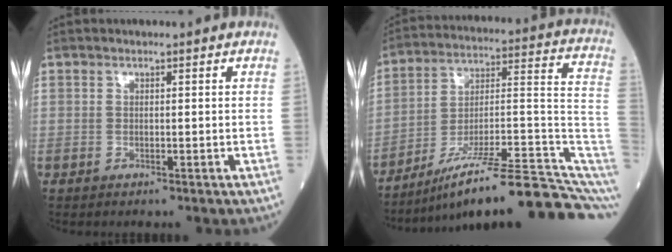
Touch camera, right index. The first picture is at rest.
{"total": 21.3, "force": [-14.4, 1.6, 15.6], "torque": [-0.156, 0.047, -0.224]}